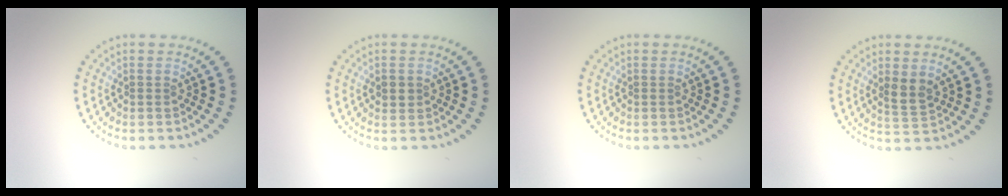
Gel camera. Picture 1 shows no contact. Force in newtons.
{"total": 1.1, "press": 1.1, "slide": 0.3}
{"total": 0.0}
{"total": 1.9, "press": 1.8, "slide": 0.8}